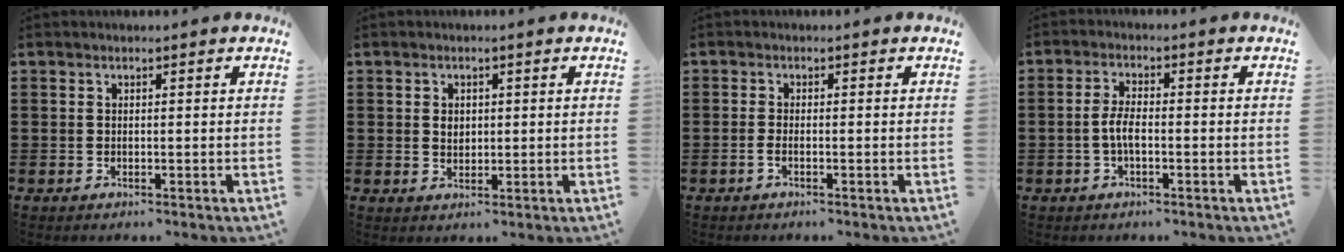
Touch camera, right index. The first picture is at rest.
{"total": 1.7, "force": [0.4, 1.3, 1.1], "torque": [-0.024, 0.006, 0.007]}
{"total": 1.2, "force": [-0.6, 0.1, 1.0], "torque": [-0.019, -0.004, -0.010]}
{"total": 3.5, "force": [-0.8, 1.0, 3.2], "torque": [-0.080, -0.006, -0.022]}